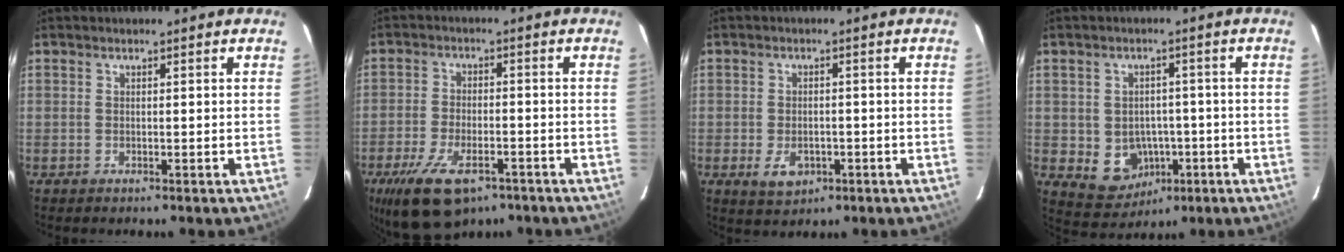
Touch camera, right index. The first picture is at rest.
{"total": 14.1, "force": [-8.8, 6.4, 8.9], "torque": [-0.197, -0.028, -0.147]}
{"total": 5.2, "force": [-2.0, 3.5, 3.3], "torque": [-0.072, -0.008, -0.025]}
{"total": 8.0, "force": [-2.2, 7.0, 3.1], "torque": [-0.075, 0.007, -0.005]}